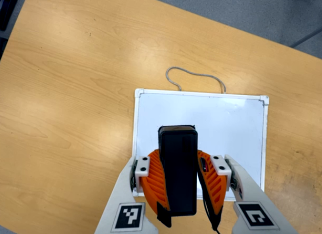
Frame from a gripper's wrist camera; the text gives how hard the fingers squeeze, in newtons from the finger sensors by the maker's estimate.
{"total": 9.7, "left": 8.2, "right": 11.1}